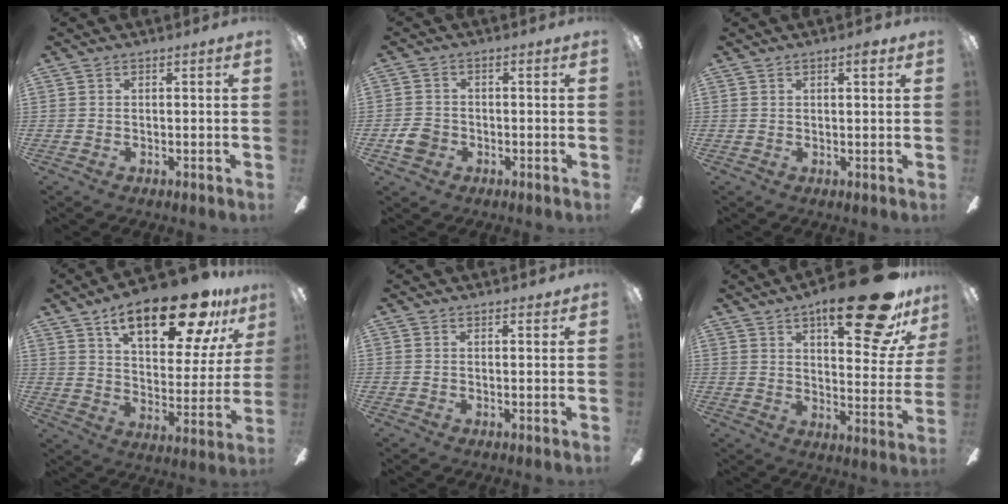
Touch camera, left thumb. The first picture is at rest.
{"total": 4.3, "force": [-1.6, 3.5, 2.0], "torque": [-0.044, 0.008, -0.030]}
{"total": 2.1, "force": [1.3, 0.4, 1.6], "torque": [-0.018, -0.003, 0.018]}
{"total": 22.7, "force": [14.4, 8.6, 15.3], "torque": [-0.227, -0.073, 0.231]}
{"total": 1.2, "force": [1.1, 0.2, 0.5], "torque": [-0.004, -0.004, 0.018]}
{"total": 24.3, "force": [15.2, 7.5, 17.5], "torque": [-0.236, -0.090, 0.235]}